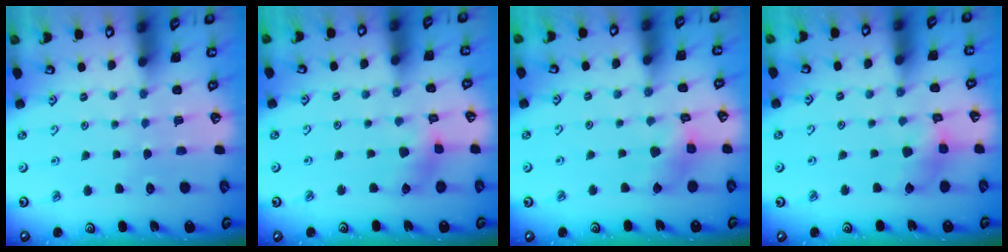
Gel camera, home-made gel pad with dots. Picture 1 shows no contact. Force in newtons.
{"total": 4.1, "press": 4.1, "slide": 0.5}
{"total": 7.7, "press": 7.7, "slide": 0.8}
{"total": 7.2, "press": 7.2, "slide": 0.6}